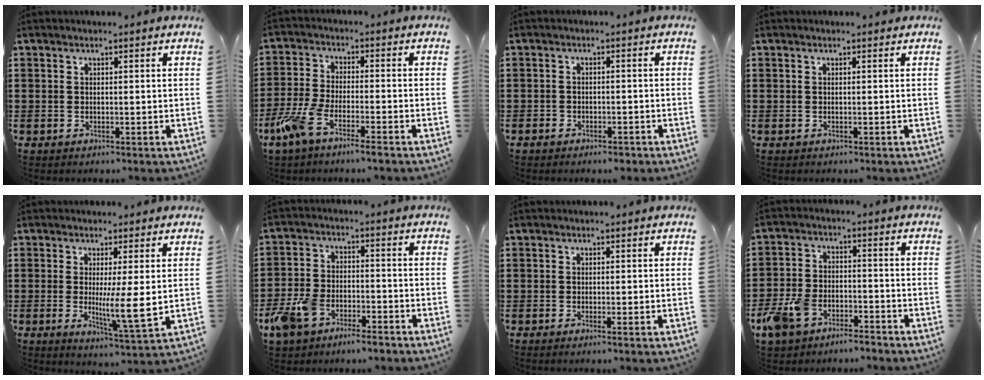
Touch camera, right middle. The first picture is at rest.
{"total": 6.1, "force": [-4.1, 1.0, 4.4], "torque": [-0.113, -0.016, -0.083]}
{"total": 1.5, "force": [-1.3, 0.6, 0.3], "torque": [-0.009, 0.001, -0.027]}
{"total": 0.0}
{"total": 6.0, "force": [0.6, 0.9, 5.9], "torque": [-0.088, -0.021, 0.007]}
{"total": 6.7, "force": [-5.2, 2.8, 3.3], "torque": [-0.091, 0.001, -0.107]}
{"total": 0.5, "force": [0.0, 0.1, 0.5], "torque": [-0.010, -0.001, 0.001]}
{"total": 6.4, "force": [-5.3, 2.5, 2.6], "torque": [-0.074, 0.004, -0.107]}